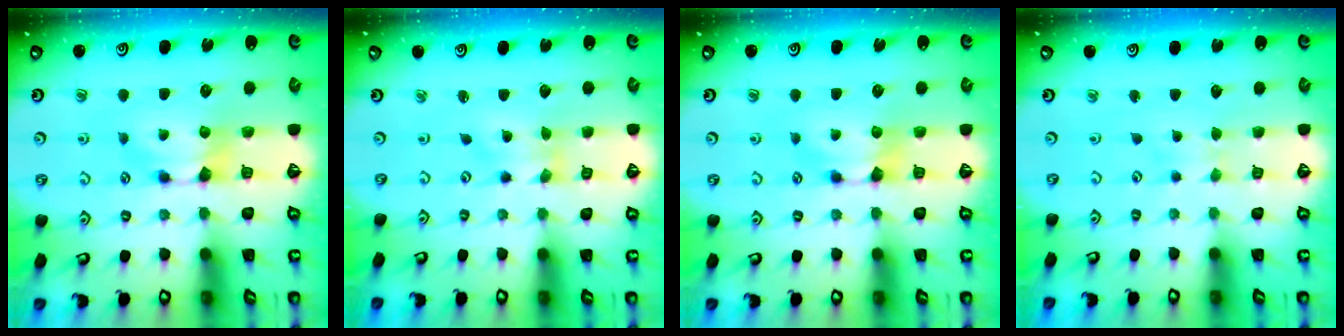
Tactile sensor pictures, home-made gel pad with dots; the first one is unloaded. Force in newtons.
{"total": 2.1, "press": 1.7, "slide": 1.2}
{"total": 0.0}
{"total": 2.6, "press": 2.6, "slide": 0.0}